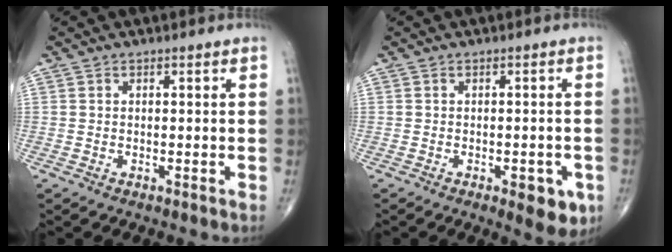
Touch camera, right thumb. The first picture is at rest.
{"total": 5.9, "force": [-2.4, 2.5, 4.7], "torque": [-0.042, 0.002, -0.024]}